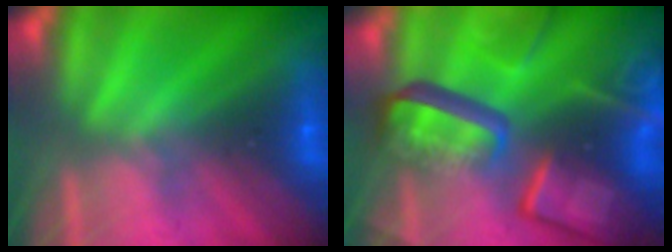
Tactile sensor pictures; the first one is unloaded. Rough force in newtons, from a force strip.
{"total": 10.8}